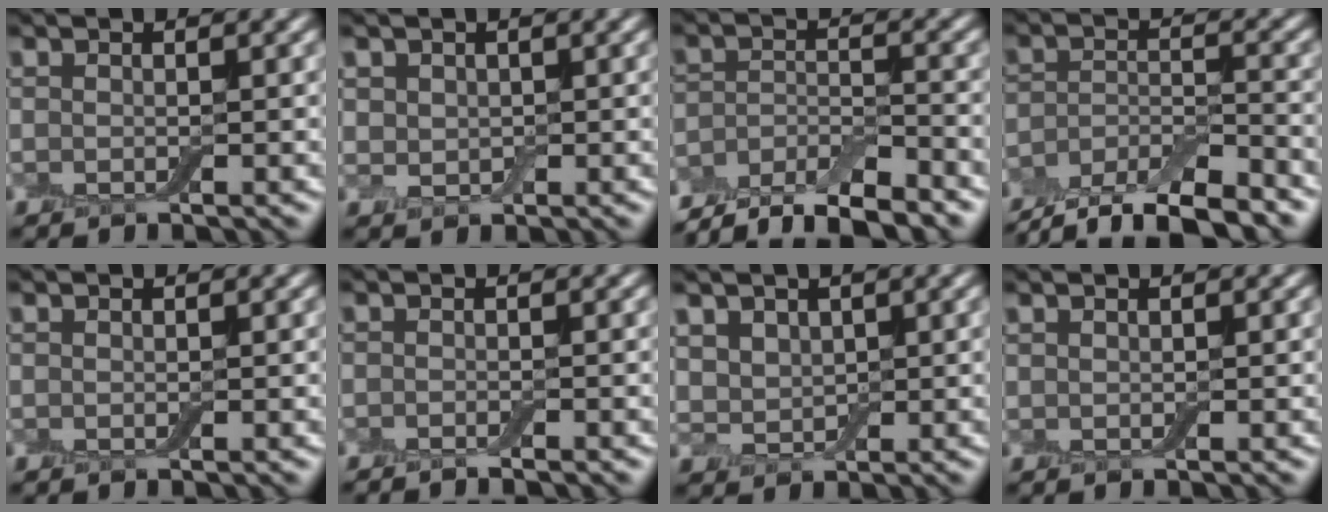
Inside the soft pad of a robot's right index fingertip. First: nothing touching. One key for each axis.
{"total": 2.2, "fx": 0.8, "fy": 1.9, "fz": 0.9, "tx": -0.009, "ty": 0.011, "tz": 0.002}
{"total": 7.0, "fx": -6.0, "fy": 2.0, "fz": 2.9, "tx": -0.053, "ty": -0.005, "tz": -0.106}
{"total": 8.1, "fx": -6.8, "fy": 2.6, "fz": 3.7, "tx": -0.070, "ty": -0.008, "tz": -0.113}
{"total": 0.0}
{"total": 1.2, "fx": -1.1, "fy": 0.1, "fz": 0.4, "tx": -0.006, "ty": 0.000, "tz": -0.019}
{"total": 2.4, "fx": 1.3, "fy": 1.8, "fz": 0.8, "tx": -0.019, "ty": 0.003, "tz": 0.022}
{"total": 0.0}